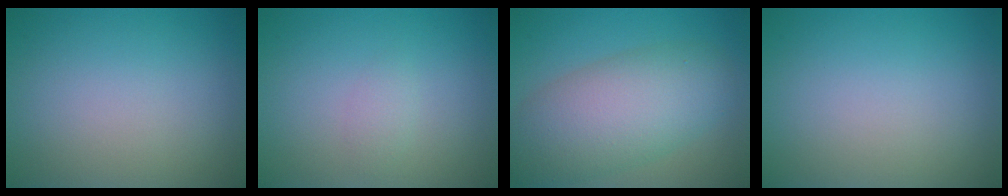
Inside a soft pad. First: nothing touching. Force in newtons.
{"total": 1.0, "press": 1.0, "slide": 0.1}
{"total": 8.1, "press": 8.1, "slide": 0.6}
{"total": 0.0}